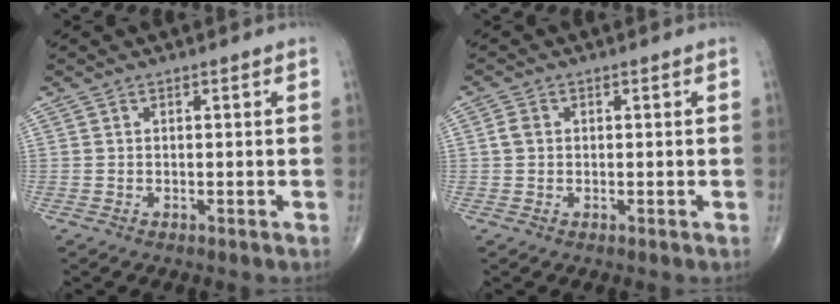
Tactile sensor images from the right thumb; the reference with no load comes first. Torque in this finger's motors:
{"motor_torque": [-0.13, 0.08, 0.15, -0.05, 0.04]}